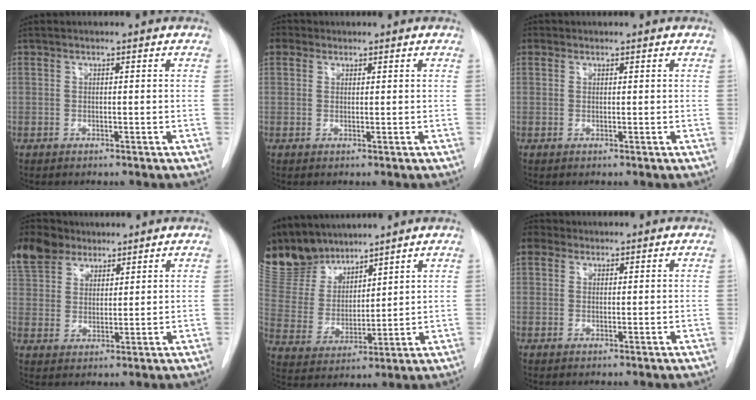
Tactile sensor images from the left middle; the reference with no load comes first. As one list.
[{"total": 1.9, "force": [1.1, 1.5, 0.0], "torque": [0.005, 0.011, 0.017]}, {"total": 0.7, "force": [0.3, 0.4, -0.4], "torque": [0.019, 0.003, 0.001]}, {"total": 10.4, "force": [8.5, 5.5, 2.7], "torque": [-0.065, 0.026, 0.168]}, {"total": 12.6, "force": [11.6, 4.1, 2.9], "torque": [-0.064, 0.008, 0.239]}, {"total": 2.4, "force": [1.6, 1.8, 0.3], "torque": [-0.005, 0.015, 0.028]}]